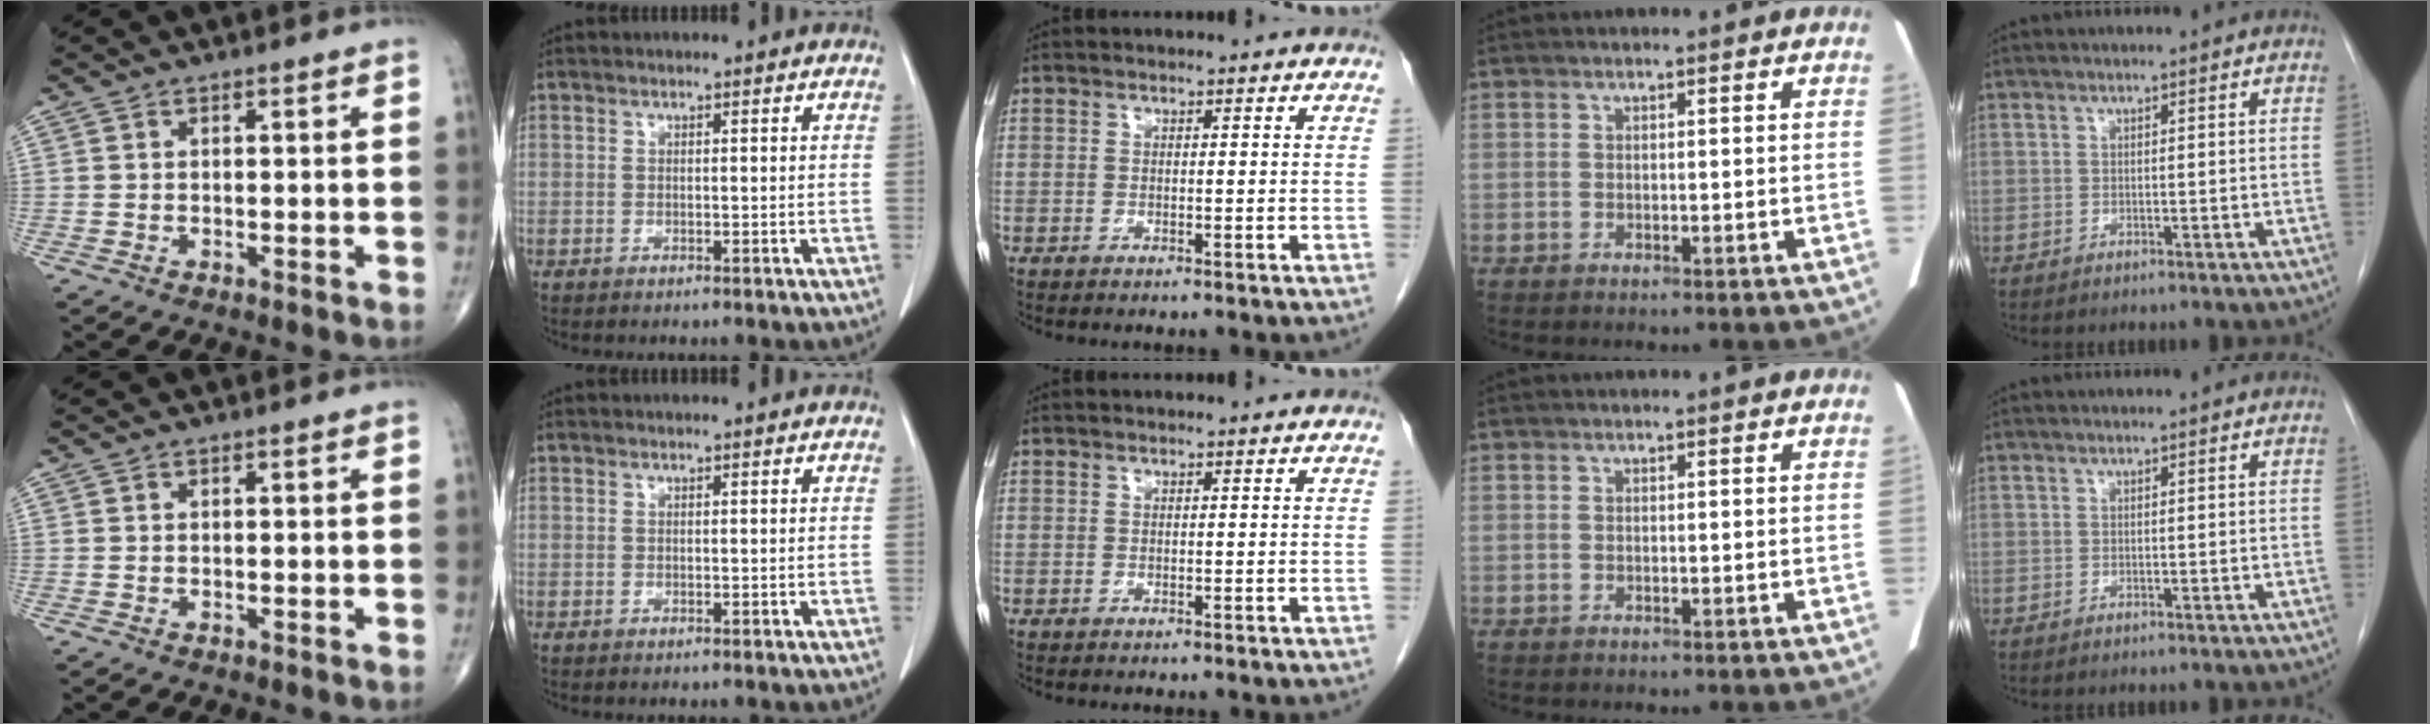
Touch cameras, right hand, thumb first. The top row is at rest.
{}